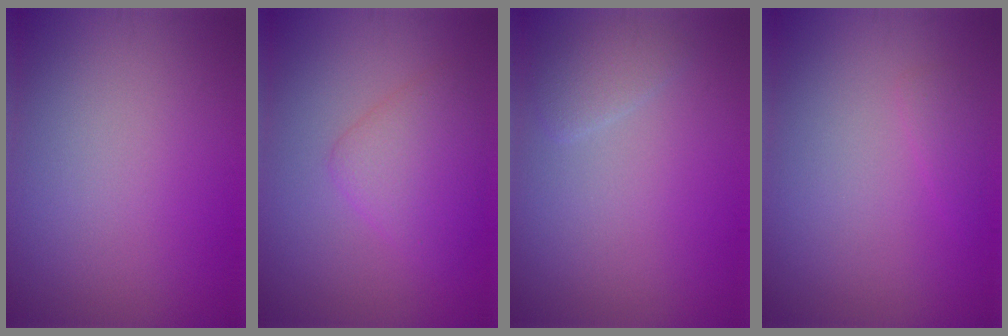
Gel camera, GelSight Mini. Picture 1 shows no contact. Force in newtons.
{"total": 3.5, "press": 3.5, "slide": 0.2}
{"total": 1.6, "press": 1.6, "slide": 0.2}
{"total": 1.0, "press": 1.0, "slide": 0.1}